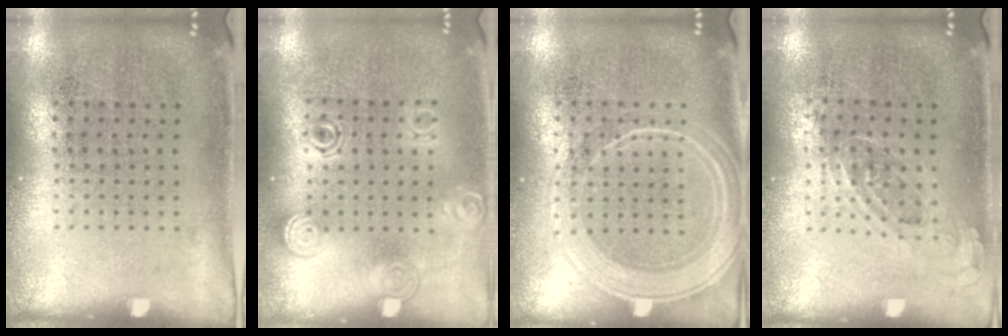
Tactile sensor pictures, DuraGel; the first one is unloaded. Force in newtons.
{"total": 1.5, "press": 1.2, "slide": 0.9}
{"total": 1.8, "press": 1.8, "slide": 0.3}
{"total": 0.7, "press": 0.5, "slide": 0.4}